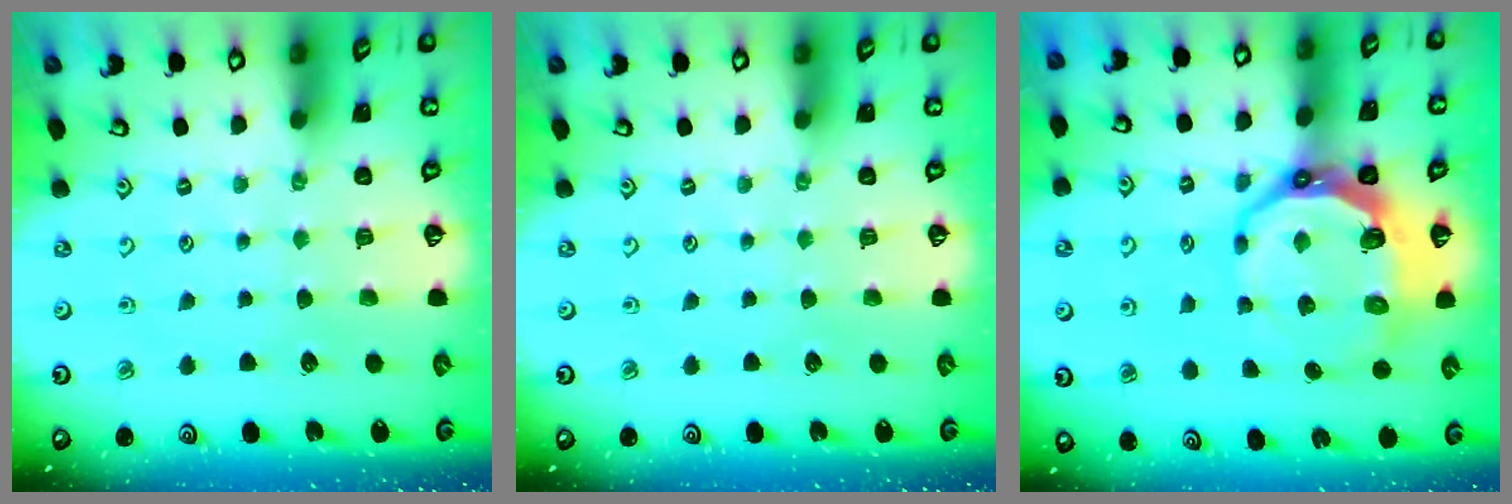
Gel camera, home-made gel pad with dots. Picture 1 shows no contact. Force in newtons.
{"total": 0.0}
{"total": 12.7, "press": 11.7, "slide": 5.0}